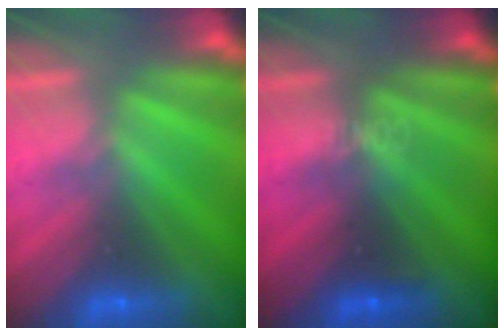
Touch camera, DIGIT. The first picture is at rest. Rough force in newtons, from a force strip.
{"total": 3.4}